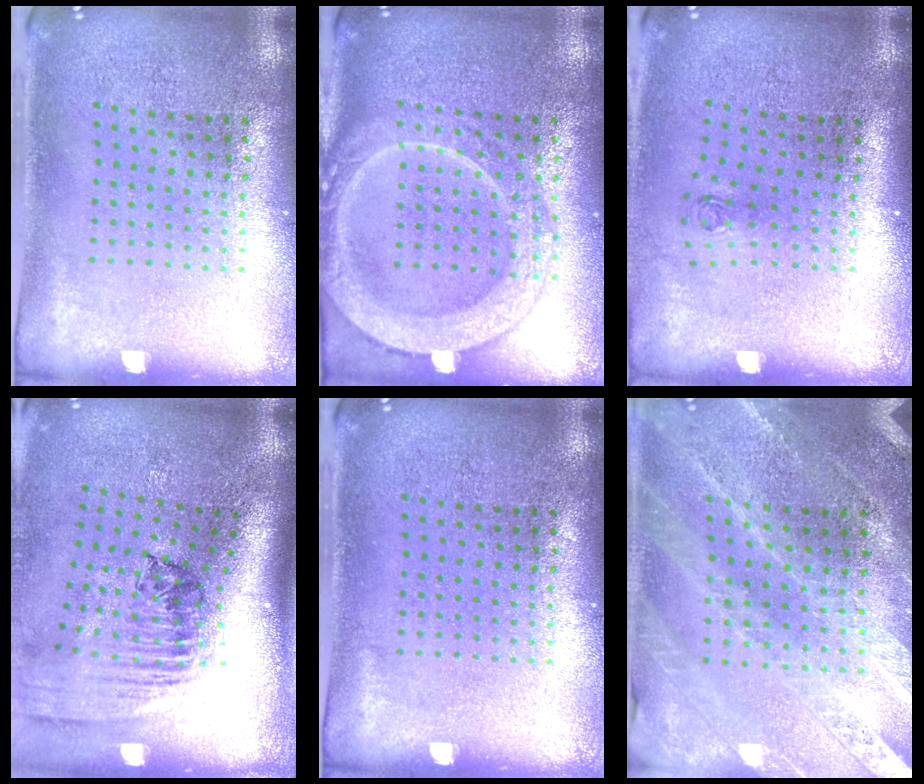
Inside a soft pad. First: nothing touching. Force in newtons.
{"total": 4.2, "press": 4.2, "slide": 0.5}
{"total": 0.7, "press": 0.3, "slide": 0.6}
{"total": 2.5, "press": 1.8, "slide": 1.7}
{"total": 0.0}
{"total": 1.3, "press": 1.3, "slide": 0.2}